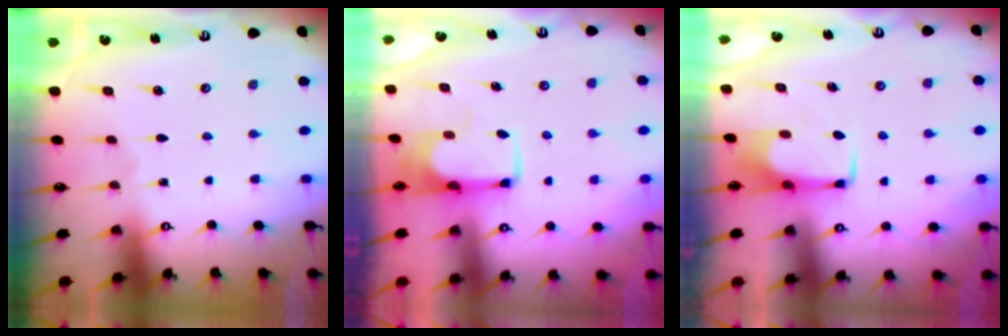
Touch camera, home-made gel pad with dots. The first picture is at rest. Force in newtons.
{"total": 3.4, "press": 3.4, "slide": 0.4}
{"total": 1.1, "press": 1.0, "slide": 0.5}